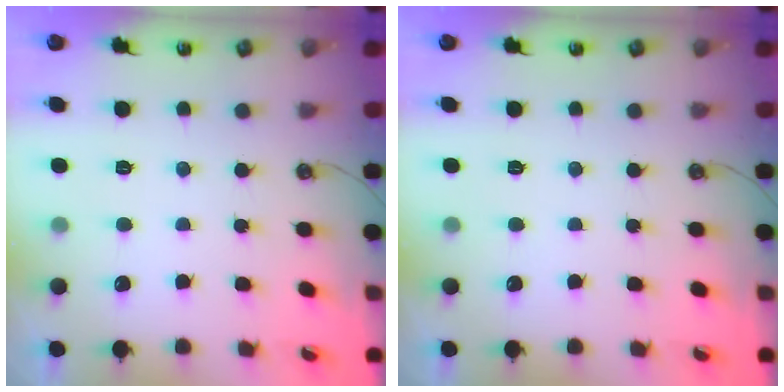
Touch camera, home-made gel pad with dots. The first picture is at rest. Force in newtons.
{"total": 0.0}